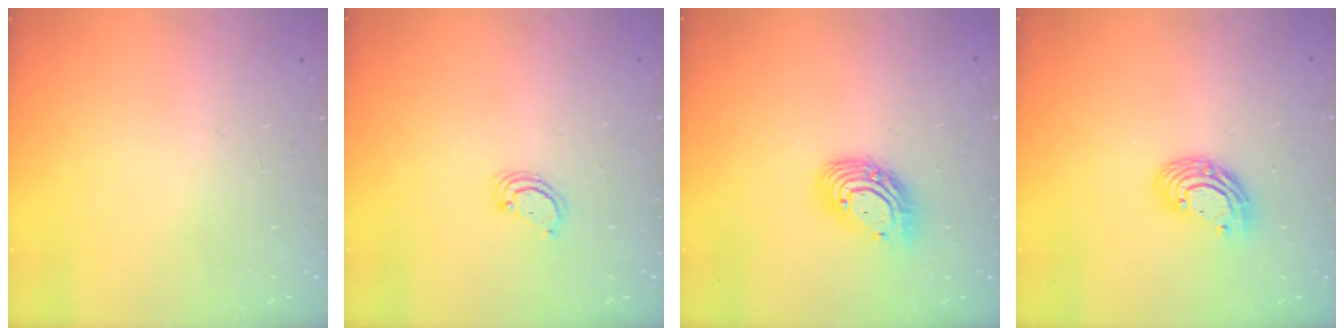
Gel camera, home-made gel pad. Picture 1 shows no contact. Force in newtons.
{"total": 2.3, "press": 2.3, "slide": 0.1}
{"total": 11.1, "press": 11.0, "slide": 1.1}
{"total": 8.9, "press": 8.7, "slide": 1.8}